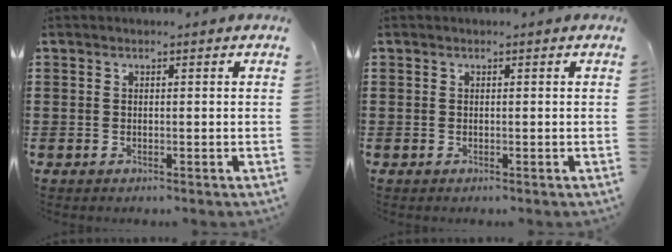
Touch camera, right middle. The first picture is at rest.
{"total": 0.0}